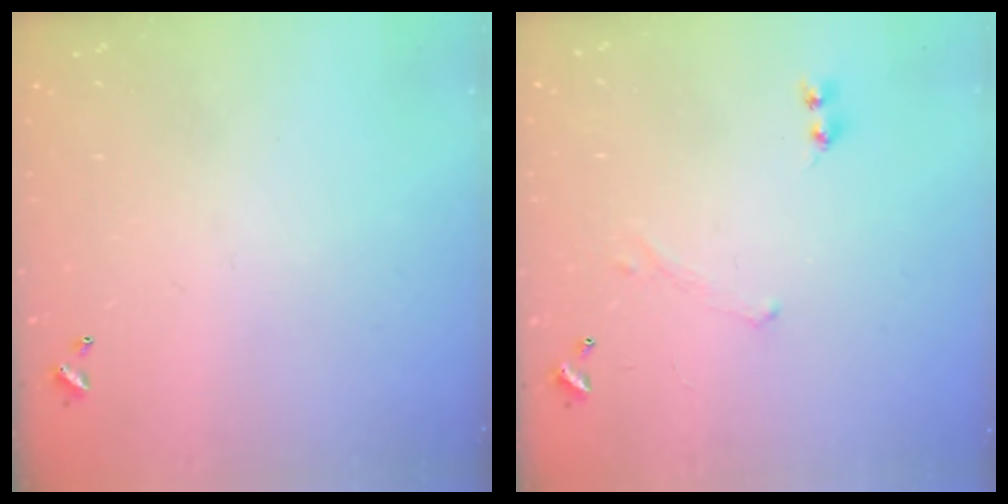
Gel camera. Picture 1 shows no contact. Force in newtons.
{"total": 0.7, "press": 0.7, "slide": 0.3}